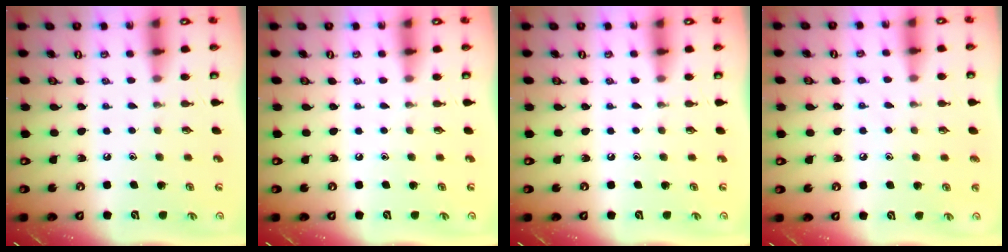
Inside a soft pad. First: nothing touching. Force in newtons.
{"total": 0.0}
{"total": 0.0}
{"total": 6.3, "press": 6.3, "slide": 0.7}